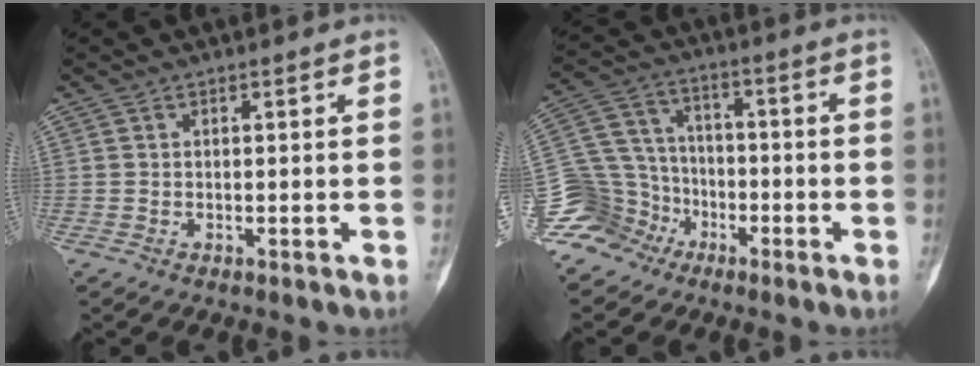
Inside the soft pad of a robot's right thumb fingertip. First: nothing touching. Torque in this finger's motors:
{"motor_torque": [0.08, 0.10, 0.09, -0.05, -0.03]}